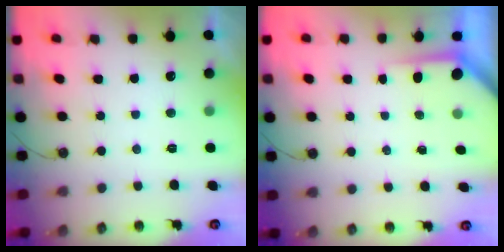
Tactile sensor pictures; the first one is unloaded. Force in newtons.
{"total": 3.6, "press": 3.6, "slide": 0.3}